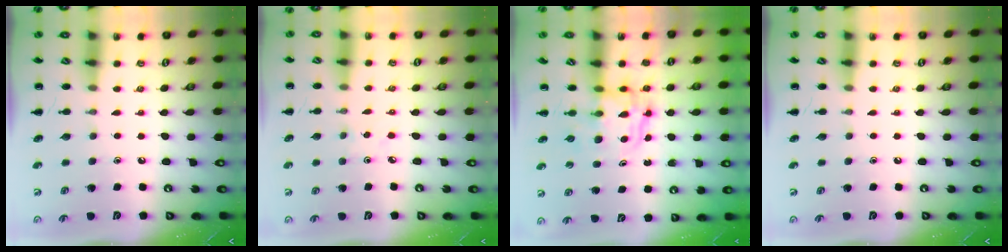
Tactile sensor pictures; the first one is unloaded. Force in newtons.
{"total": 1.5, "press": 1.4, "slide": 0.6}
{"total": 3.6, "press": 3.6, "slide": 0.2}
{"total": 0.0}